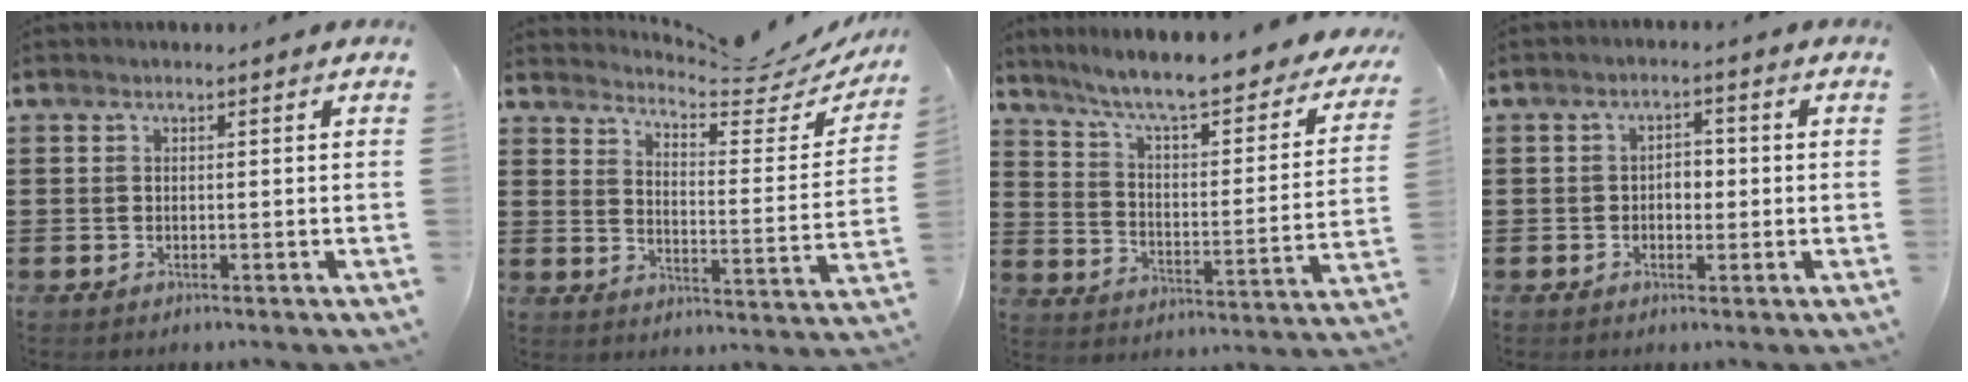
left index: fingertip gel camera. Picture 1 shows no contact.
{"total": 5.4, "force": [5.2, 0.1, 1.6], "torque": [-0.042, -0.048, 0.083]}
{"total": 7.8, "force": [6.6, 0.3, 4.2], "torque": [-0.106, -0.049, 0.107]}
{"total": 2.7, "force": [-0.3, 1.7, 2.1], "torque": [-0.035, 0.002, -0.011]}